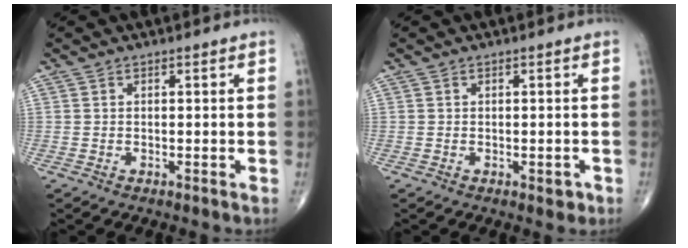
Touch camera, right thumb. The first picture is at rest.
{"total": 1.4, "force": [-0.5, 0.9, 0.9], "torque": [-0.005, 0.000, -0.006]}